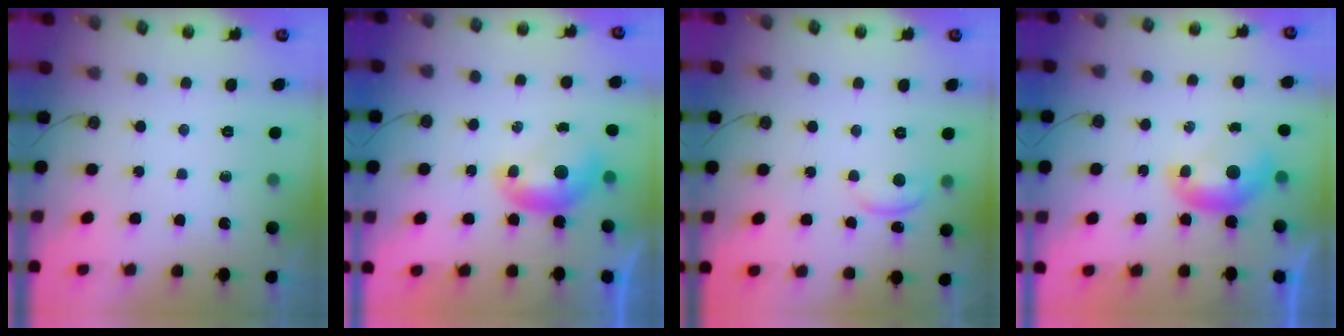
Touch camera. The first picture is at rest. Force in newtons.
{"total": 0.0}
{"total": 0.6, "press": 0.3, "slide": 0.5}
{"total": 0.0}